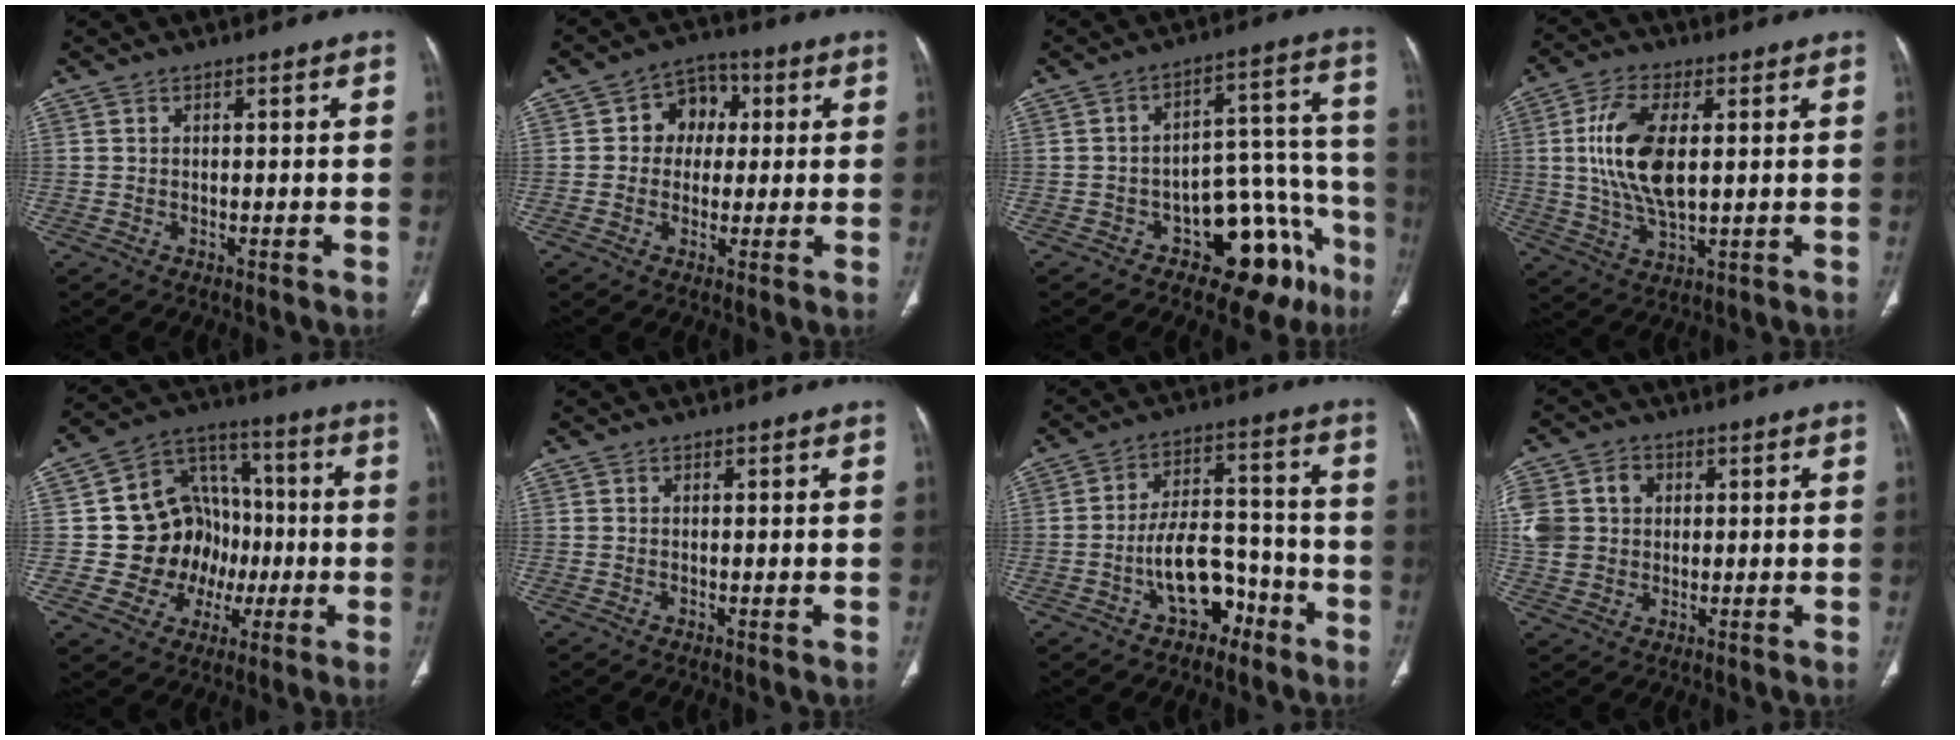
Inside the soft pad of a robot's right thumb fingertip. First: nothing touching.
{"total": 7.9, "force": [1.2, 6.6, 4.2], "torque": [-0.019, 0.012, 0.010]}
{"total": 17.0, "force": [-9.8, 8.8, 10.7], "torque": [-0.064, 0.111, -0.132]}
{"total": 12.9, "force": [1.9, 6.2, 11.2], "torque": [-0.224, -0.007, 0.039]}
{"total": 16.0, "force": [-1.5, 14.4, 6.8], "torque": [-0.047, 0.038, -0.013]}
{"total": 0.0}
{"total": 10.7, "force": [-5.3, 6.4, 6.8], "torque": [-0.090, 0.063, -0.082]}
{"total": 12.0, "force": [2.5, 10.1, 6.0], "torque": [-0.128, 0.017, 0.051]}